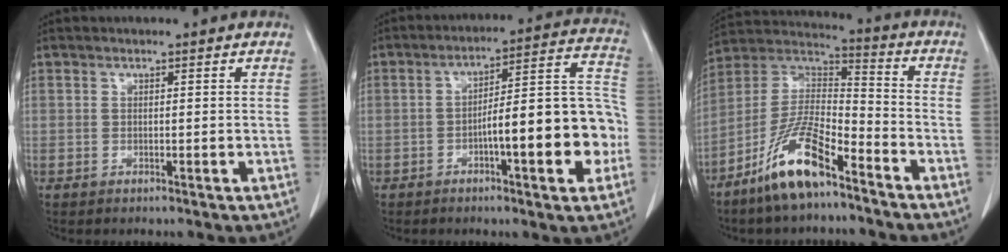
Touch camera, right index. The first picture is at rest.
{"total": 15.4, "force": [-4.1, 2.8, 14.6], "torque": [-0.198, 0.032, -0.057]}
{"total": 13.8, "force": [-9.1, 3.1, 9.9], "torque": [-0.203, 0.000, -0.172]}